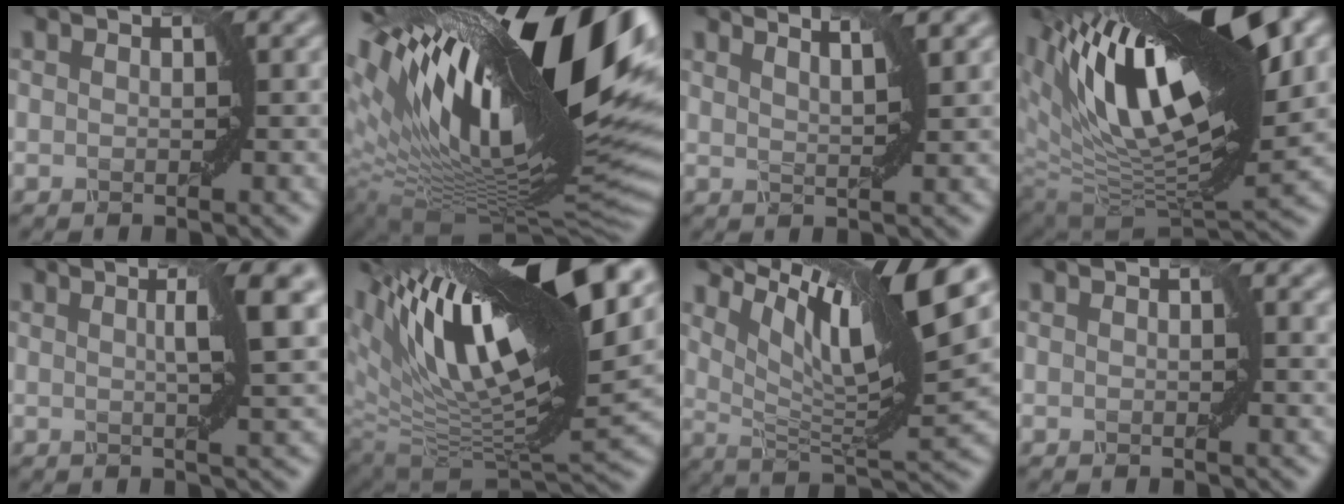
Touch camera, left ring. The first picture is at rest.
{"total": 20.3, "force": [6.3, 7.3, 17.9], "torque": [-0.295, 0.014, 0.122]}
{"total": 3.8, "force": [3.0, 1.0, 2.1], "torque": [-0.011, 0.014, 0.020]}
{"total": 16.0, "force": [6.2, 6.2, 13.4], "torque": [-0.227, 0.015, 0.104]}
{"total": 5.2, "force": [1.3, 1.0, 4.9], "torque": [-0.058, 0.009, 0.019]}
{"total": 17.5, "force": [7.7, 6.5, 14.3], "torque": [-0.255, 0.025, 0.133]}
{"total": 12.9, "force": [6.7, 2.6, 10.7], "torque": [-0.181, 0.008, 0.132]}
{"total": 1.0, "force": [0.5, 0.3, 0.9], "torque": [-0.005, 0.001, 0.007]}